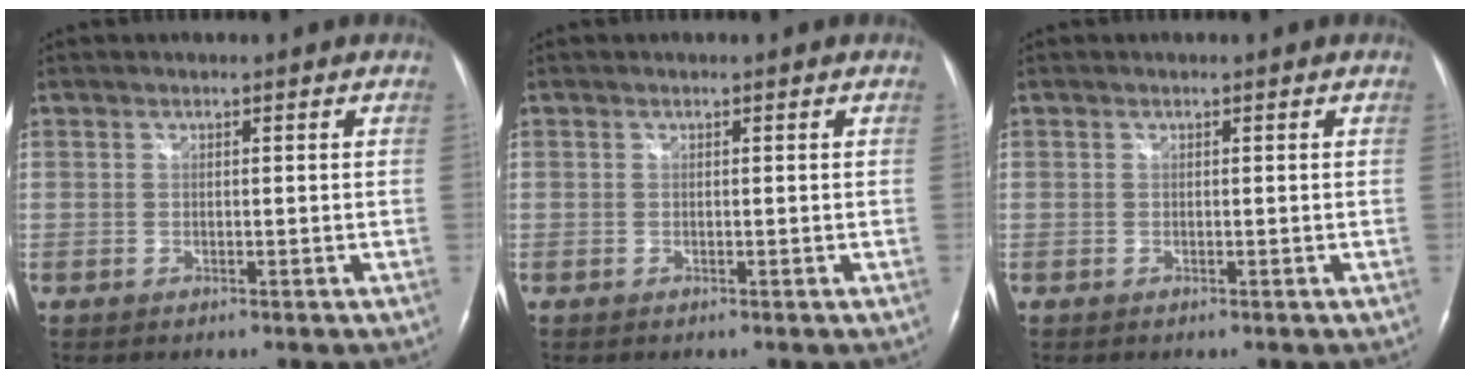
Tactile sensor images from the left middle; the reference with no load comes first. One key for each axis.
{"total": 0.0}
{"total": 0.0}